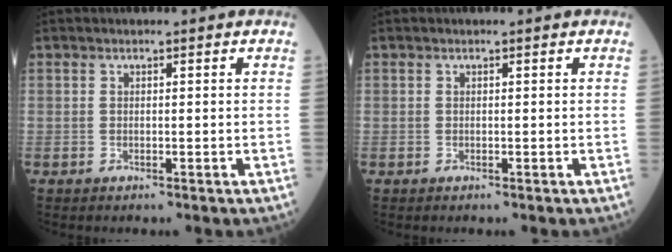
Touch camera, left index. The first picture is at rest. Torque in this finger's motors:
{"motor_torque": [0.00, 0.00, 0.00, 0.00]}